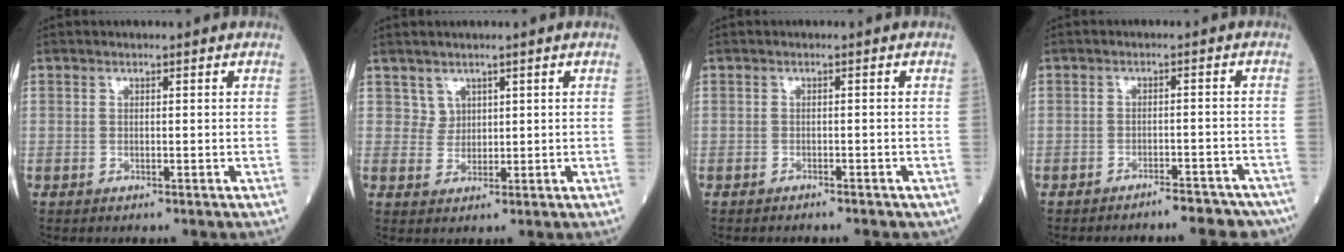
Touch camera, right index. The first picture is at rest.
{"total": 2.0, "force": [1.1, 1.6, 0.0], "torque": [0.011, 0.003, 0.015]}
{"total": 3.0, "force": [-2.6, 1.0, 1.2], "torque": [-0.020, -0.004, -0.025]}
{"total": 7.8, "force": [-7.2, 1.6, 2.6], "torque": [-0.012, 0.007, -0.086]}